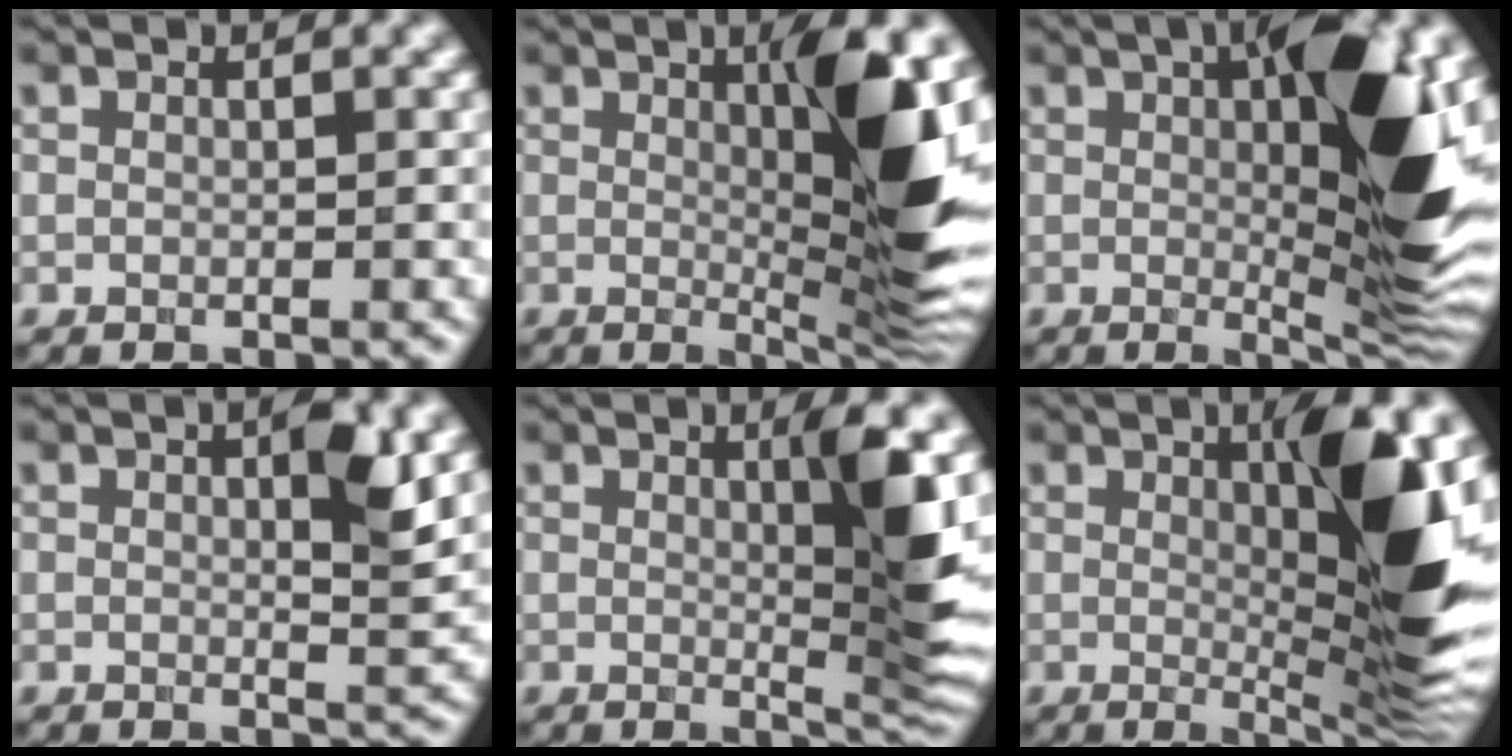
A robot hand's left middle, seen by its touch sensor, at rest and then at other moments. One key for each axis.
{"total": 9.5, "fx": 1.3, "fy": 1.9, "fz": 9.2, "tx": -0.120, "ty": -0.009, "tz": 0.026}
{"total": 12.6, "fx": 1.9, "fy": 3.4, "fz": 12.0, "tx": -0.152, "ty": -0.003, "tz": 0.028}
{"total": 3.5, "fx": 0.8, "fy": 0.7, "fz": 3.4, "tx": -0.045, "ty": -0.003, "tz": 0.010}
{"total": 6.2, "fx": 1.2, "fy": 0.9, "fz": 6.1, "tx": -0.087, "ty": -0.010, "tz": 0.025}
{"total": 10.5, "fx": 1.5, "fy": 2.3, "fz": 10.1, "tx": -0.132, "ty": -0.008, "tz": 0.030}